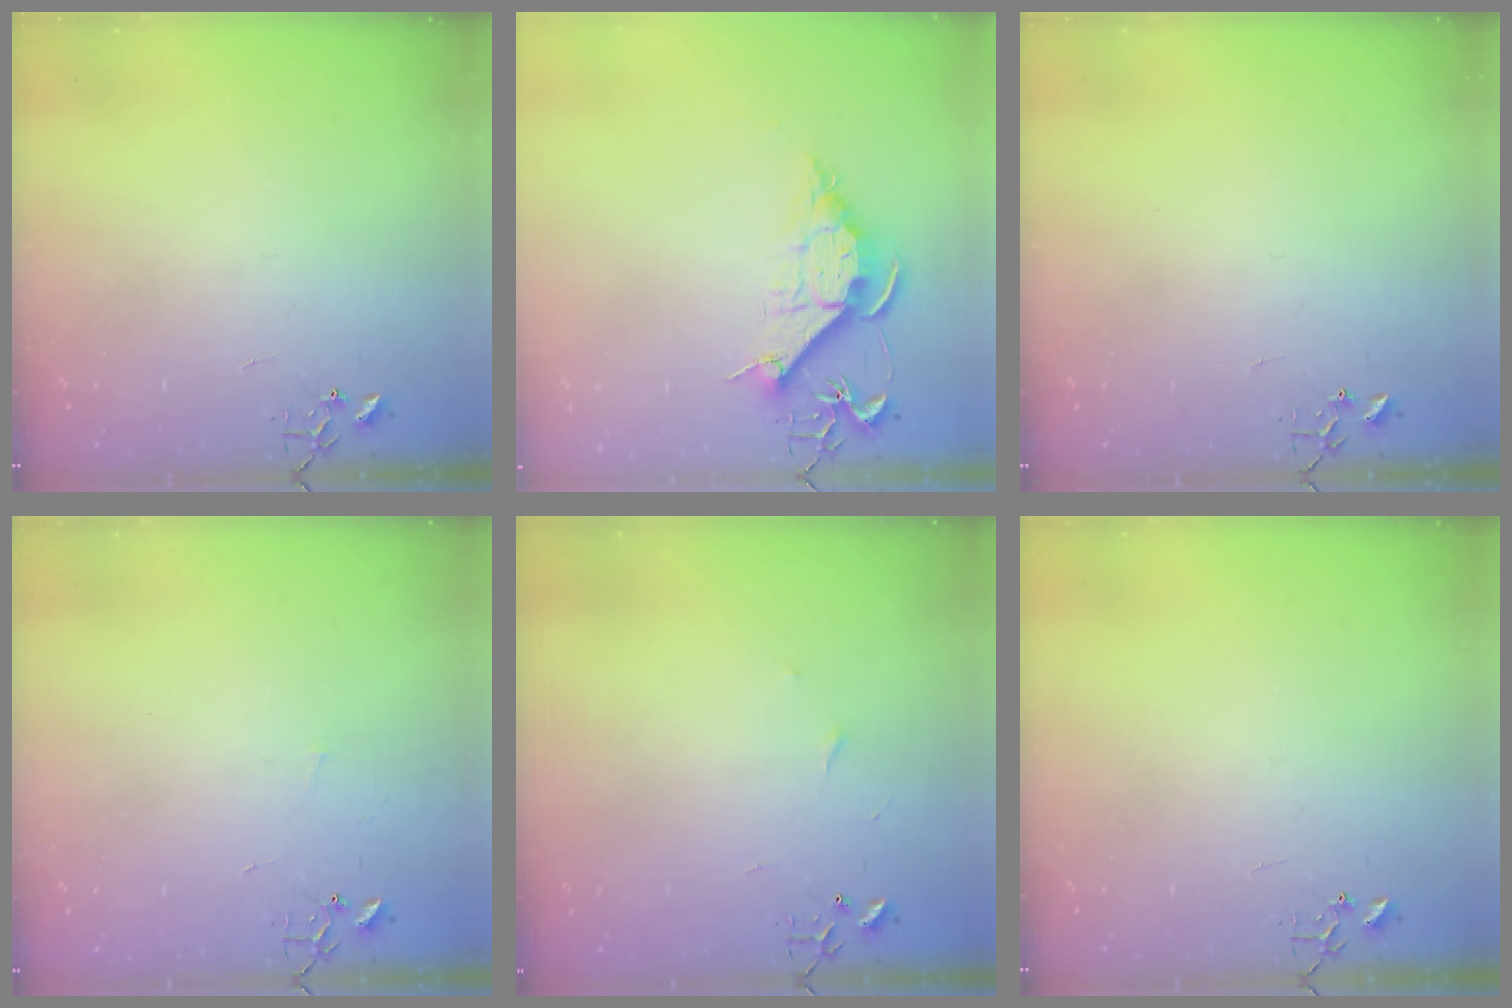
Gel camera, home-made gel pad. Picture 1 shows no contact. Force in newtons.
{"total": 10.6, "press": 10.6, "slide": 0.5}
{"total": 0.0}
{"total": 2.3, "press": 2.3, "slide": 0.4}
{"total": 3.3, "press": 3.3, "slide": 0.5}
{"total": 0.0}